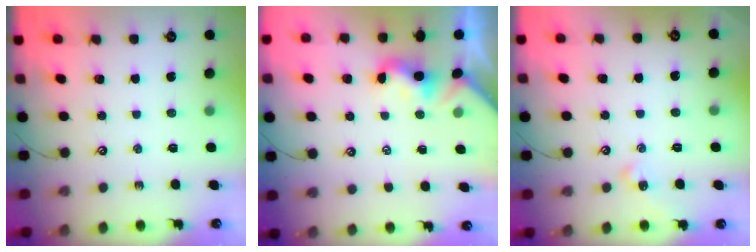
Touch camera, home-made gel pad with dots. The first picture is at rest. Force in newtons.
{"total": 2.0, "press": 2.0, "slide": 0.5}
{"total": 1.3, "press": 1.2, "slide": 0.4}